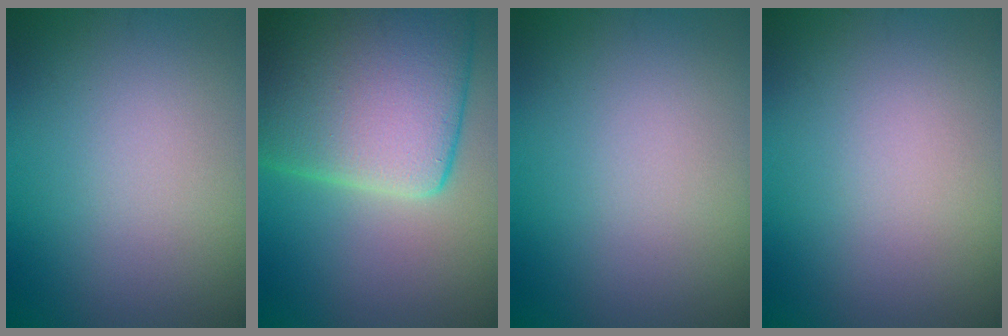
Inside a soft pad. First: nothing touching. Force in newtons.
{"total": 15.7, "press": 15.7, "slide": 0.9}
{"total": 0.0}
{"total": 0.0}